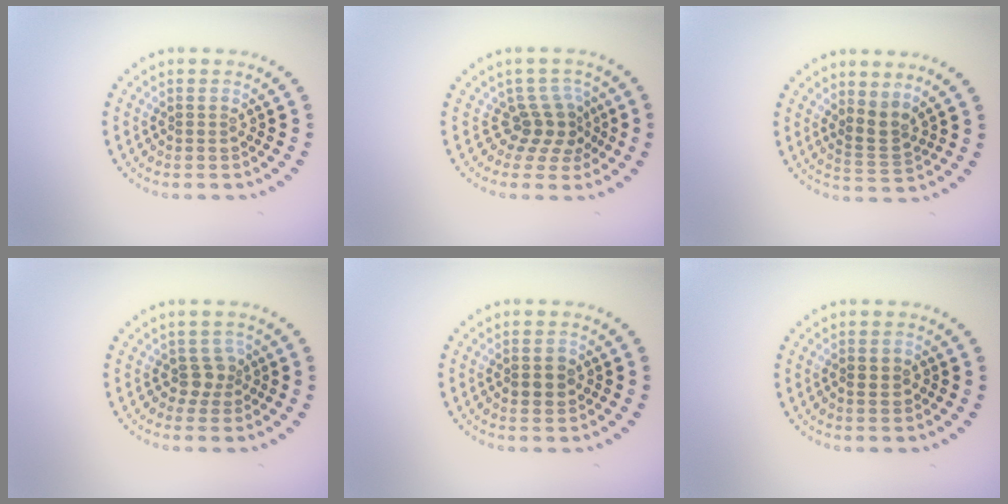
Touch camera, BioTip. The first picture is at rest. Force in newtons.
{"total": 3.0, "press": 2.0, "slide": 2.3}
{"total": 2.3, "press": 1.5, "slide": 1.7}
{"total": 1.7, "press": 1.4, "slide": 1.0}
{"total": 1.8, "press": 1.8, "slide": 0.1}
{"total": 1.1, "press": 1.1, "slide": 0.2}